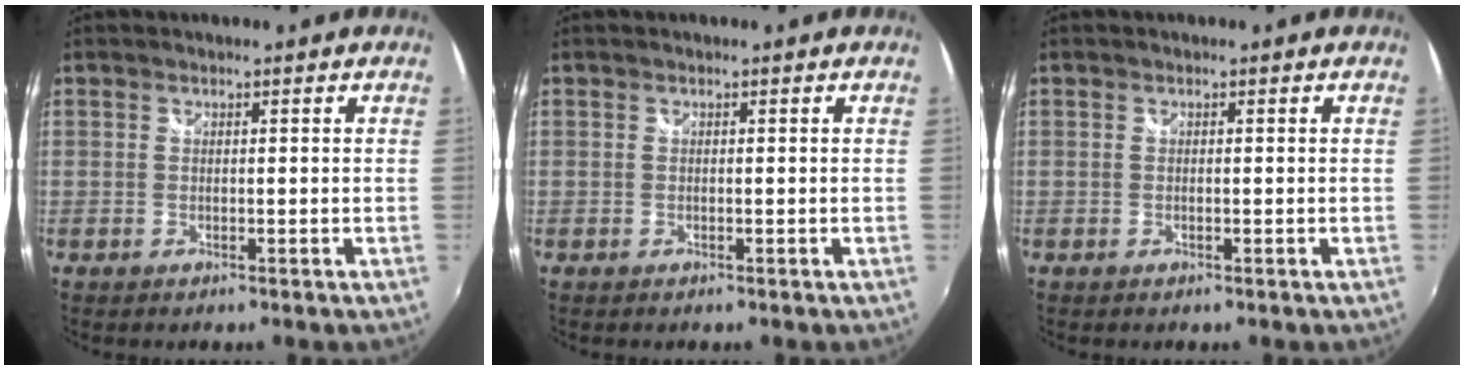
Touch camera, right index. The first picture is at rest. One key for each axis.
{"total": 0.0}
{"total": 0.0}